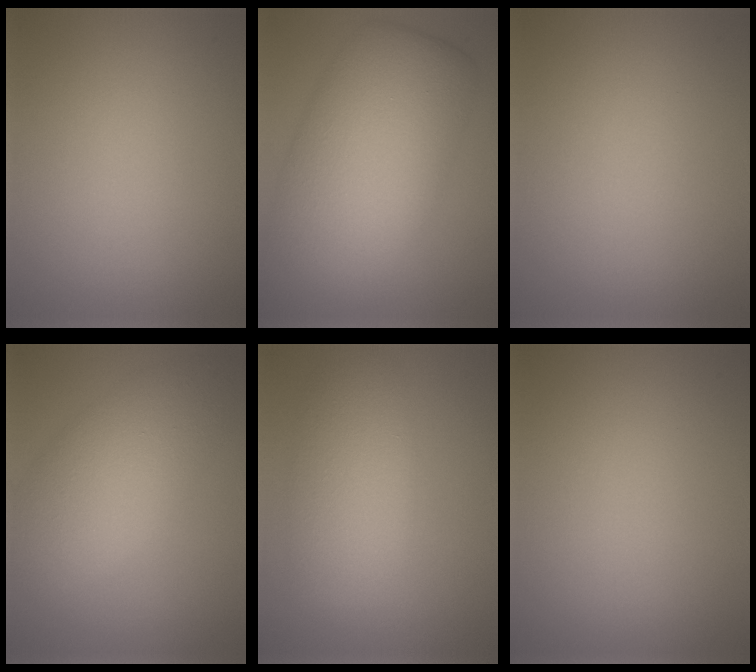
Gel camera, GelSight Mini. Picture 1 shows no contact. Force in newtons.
{"total": 12.1, "press": 12.1, "slide": 0.4}
{"total": 0.0}
{"total": 6.6, "press": 6.6, "slide": 0.2}
{"total": 5.1, "press": 5.1, "slide": 0.6}
{"total": 0.0}